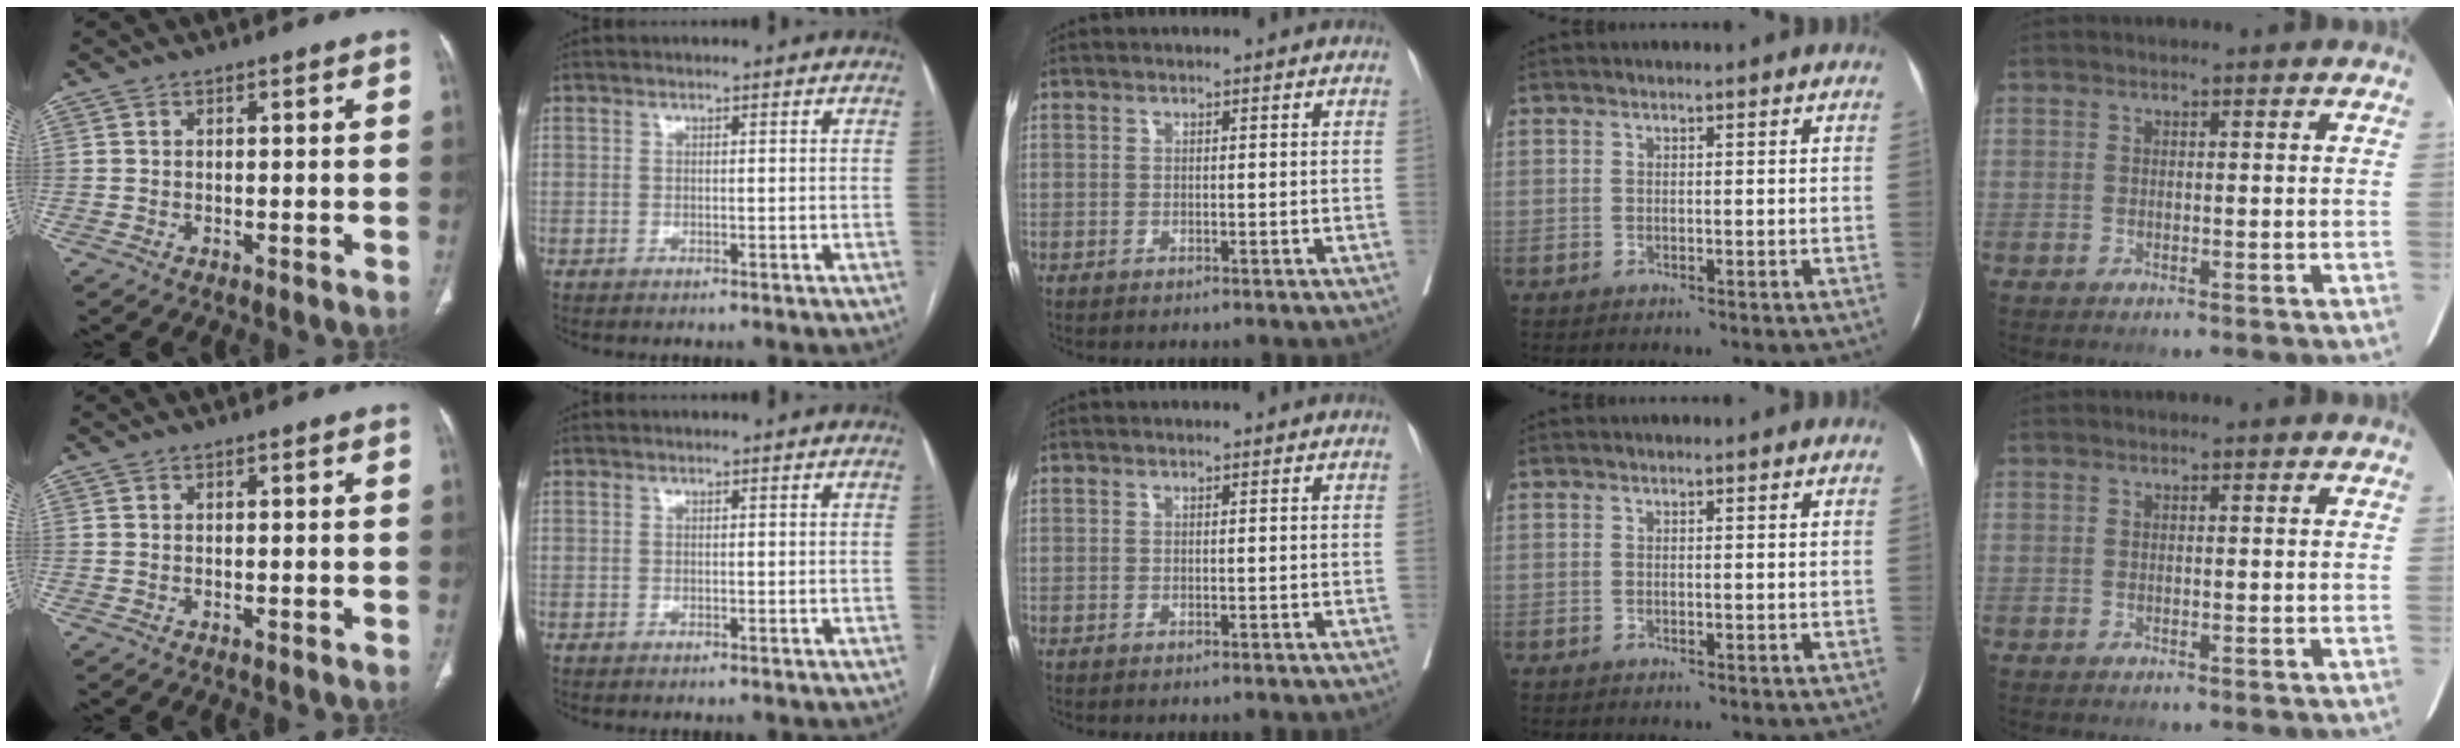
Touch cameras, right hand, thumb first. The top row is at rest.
{}